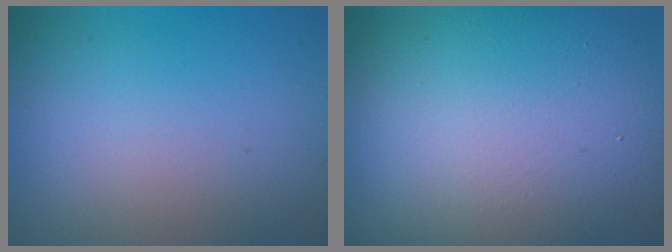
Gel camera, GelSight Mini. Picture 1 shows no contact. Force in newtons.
{"total": 15.7, "press": 15.7, "slide": 1.3}